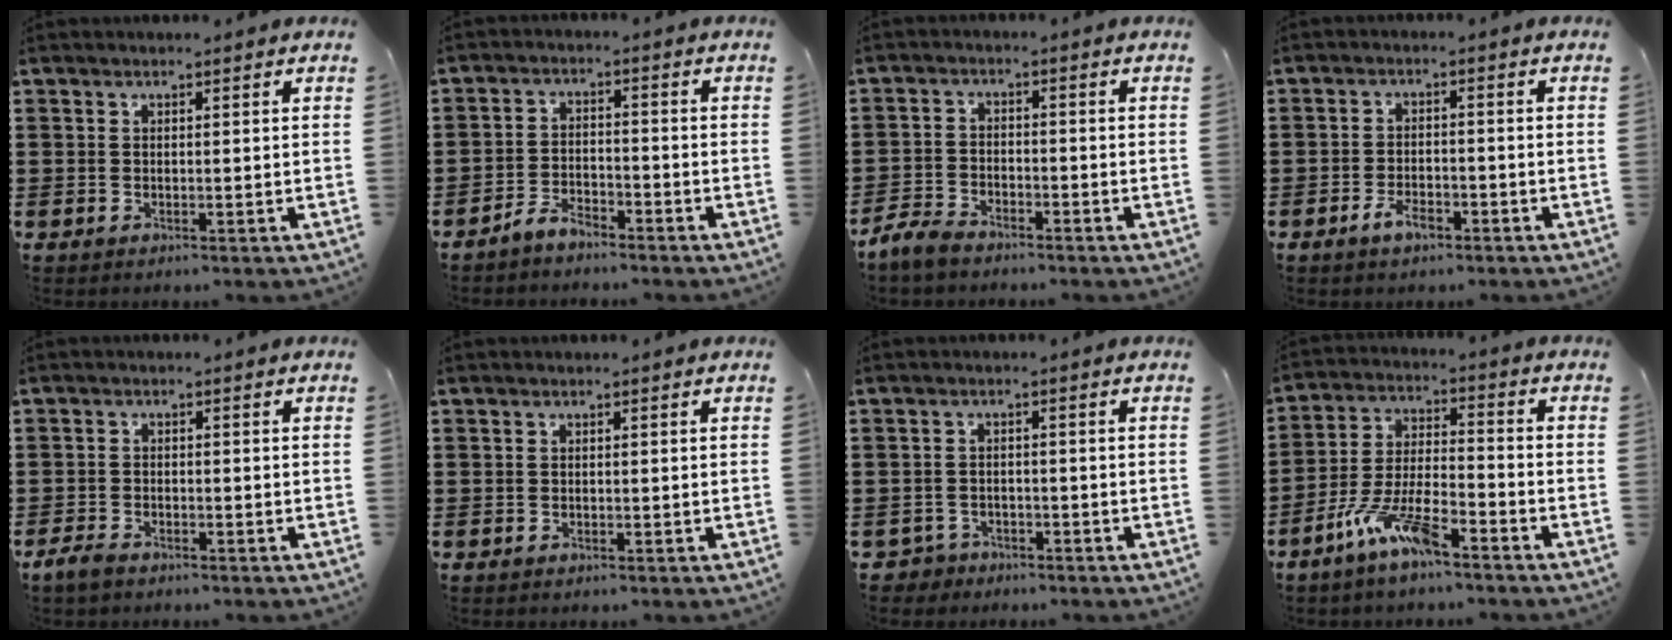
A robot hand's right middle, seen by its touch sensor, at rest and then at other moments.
{"total": 3.6, "force": [-3.5, 0.8, 0.5], "torque": [-0.019, 0.006, -0.074]}
{"total": 3.9, "force": [-3.6, 1.2, 1.0], "torque": [-0.040, 0.000, -0.081]}
{"total": 3.5, "force": [-2.4, 1.5, 2.1], "torque": [-0.044, 0.002, -0.047]}
{"total": 2.5, "force": [-2.0, 1.1, 1.1], "torque": [-0.035, 0.001, -0.044]}
{"total": 0.5, "force": [-0.3, 0.4, 0.1], "torque": [-0.001, 0.004, -0.009]}
{"total": 2.5, "force": [-2.3, 1.1, -0.1], "torque": [-0.006, 0.002, -0.052]}
{"total": 8.7, "force": [-6.4, 1.6, 5.7], "torque": [-0.129, -0.004, -0.124]}